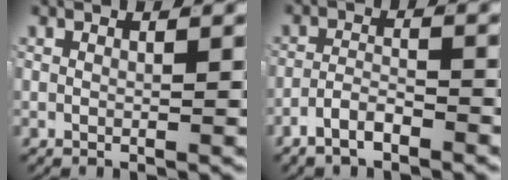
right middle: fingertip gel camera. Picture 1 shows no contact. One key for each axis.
{"total": 2.9, "fx": -2.4, "fy": 1.0, "fz": 1.2, "tx": -0.019, "ty": -0.001, "tz": -0.049}